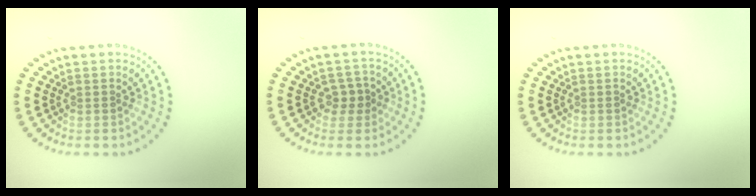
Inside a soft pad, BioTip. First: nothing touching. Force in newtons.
{"total": 1.9, "press": 1.7, "slide": 0.7}
{"total": 0.0}